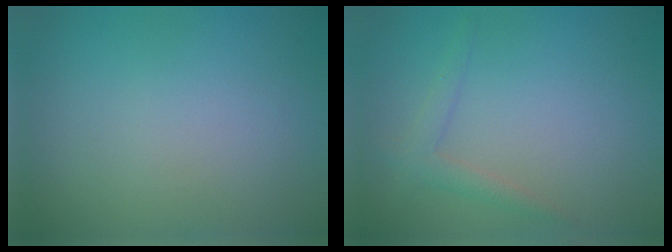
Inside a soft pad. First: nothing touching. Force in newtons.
{"total": 1.8, "press": 1.8, "slide": 0.1}